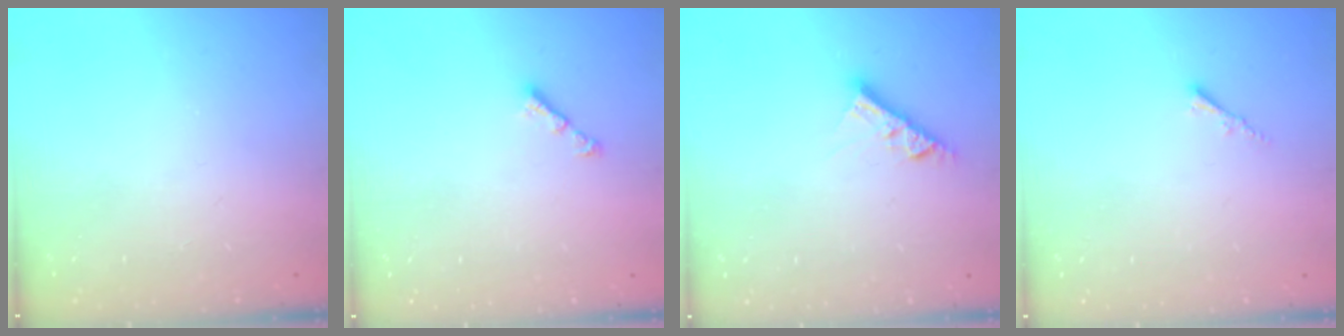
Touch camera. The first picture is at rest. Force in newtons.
{"total": 2.9, "press": 2.8, "slide": 0.6}
{"total": 7.7, "press": 7.7, "slide": 0.3}
{"total": 1.8, "press": 1.7, "slide": 0.5}